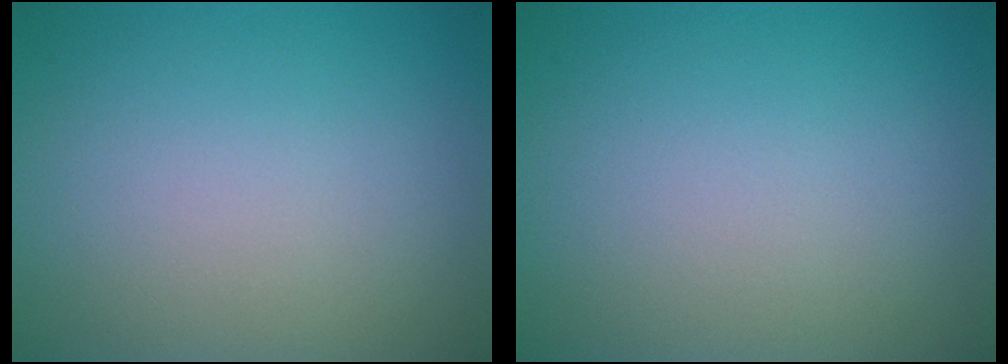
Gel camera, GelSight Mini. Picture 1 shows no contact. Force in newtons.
{"total": 0.0}